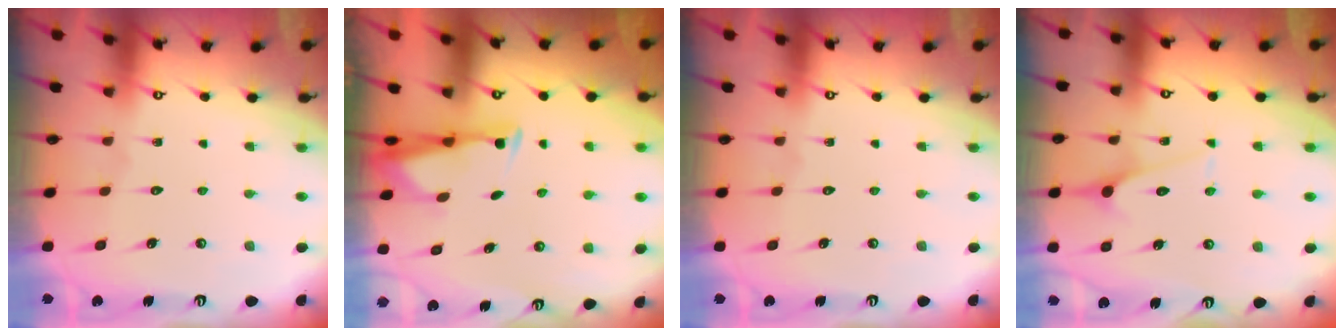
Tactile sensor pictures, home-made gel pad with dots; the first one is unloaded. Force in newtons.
{"total": 2.9, "press": 2.8, "slide": 0.7}
{"total": 0.0}
{"total": 5.0, "press": 5.0, "slide": 0.5}